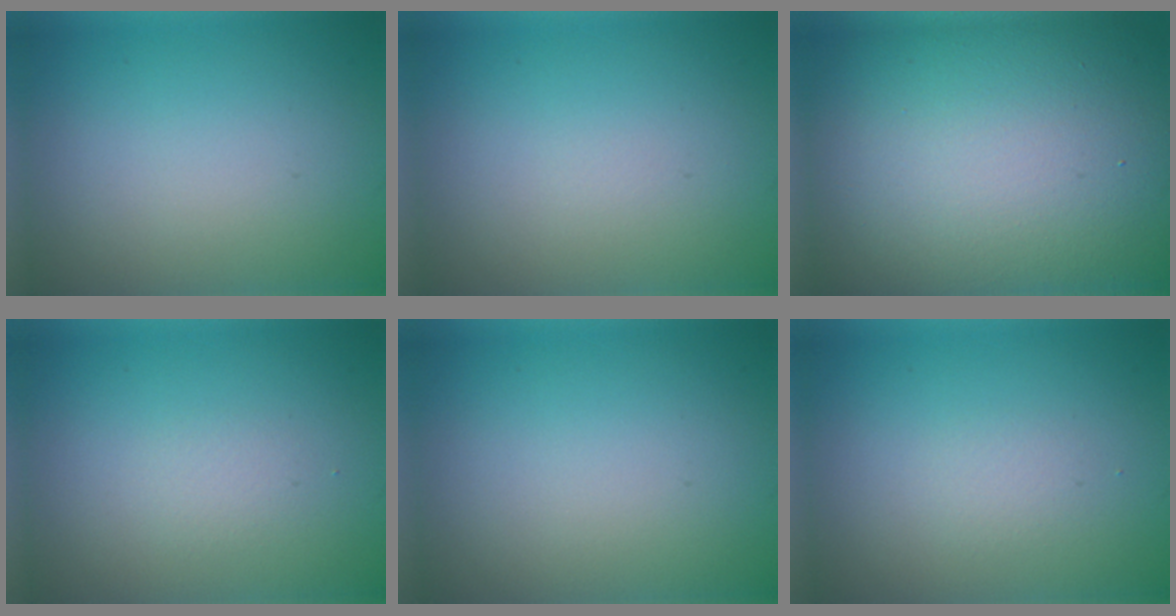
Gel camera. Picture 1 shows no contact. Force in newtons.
{"total": 0.0}
{"total": 21.0, "press": 21.0, "slide": 0.8}
{"total": 1.0, "press": 1.0, "slide": 0.1}
{"total": 0.0}
{"total": 1.0, "press": 1.0, "slide": 0.1}